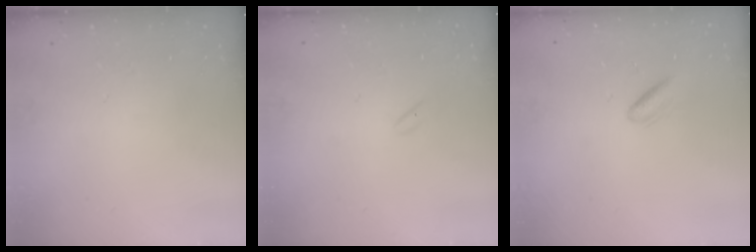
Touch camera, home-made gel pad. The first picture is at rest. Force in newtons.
{"total": 1.6, "press": 1.5, "slide": 0.6}
{"total": 2.7, "press": 2.6, "slide": 0.9}